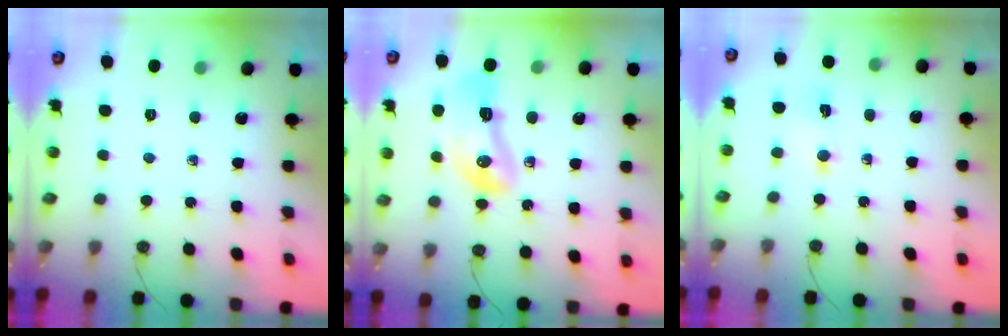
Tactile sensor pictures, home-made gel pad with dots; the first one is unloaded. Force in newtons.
{"total": 12.2, "press": 12.1, "slide": 1.3}
{"total": 2.9, "press": 2.9, "slide": 0.4}